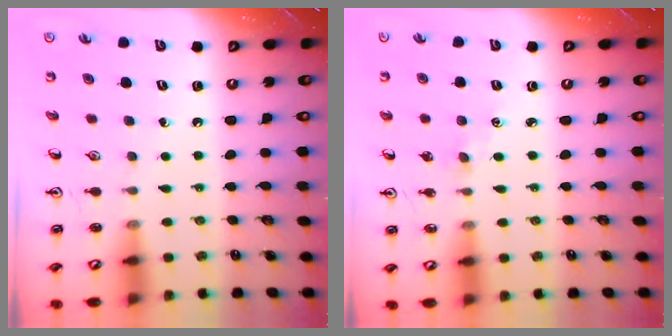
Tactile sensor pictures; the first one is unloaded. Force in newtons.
{"total": 1.1, "press": 1.1, "slide": 0.2}